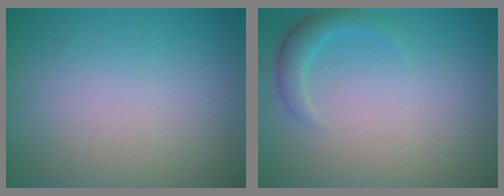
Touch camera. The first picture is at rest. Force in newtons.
{"total": 2.1, "press": 2.1, "slide": 0.2}